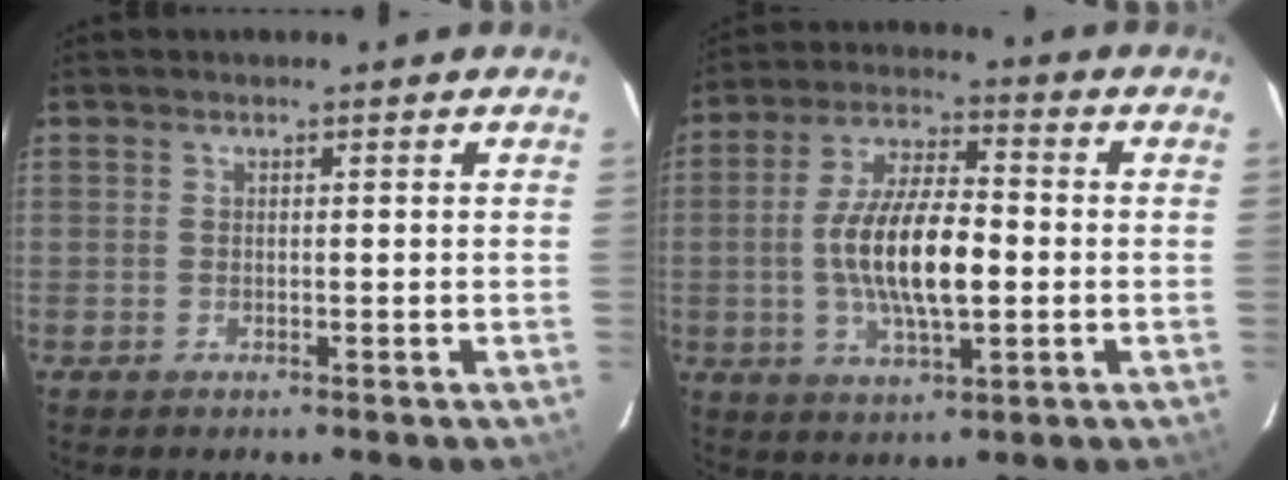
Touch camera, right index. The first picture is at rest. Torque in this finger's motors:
{"motor_torque": [1.52, -0.62, 0.94, 0.21]}